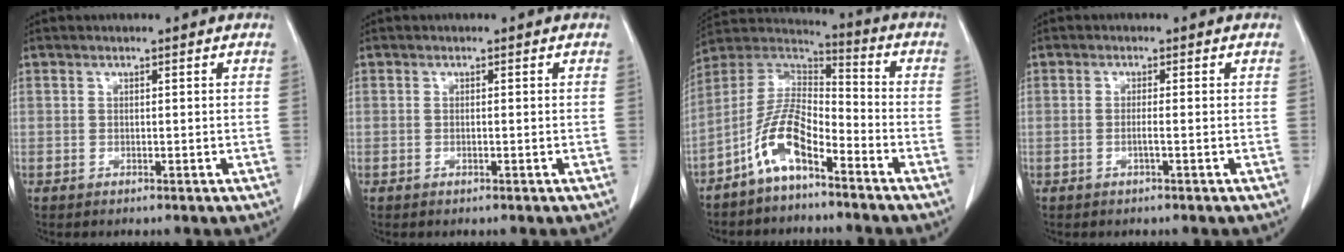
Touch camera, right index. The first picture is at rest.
{"total": 0.0}
{"total": 10.0, "force": [-6.0, 3.1, 7.3], "torque": [-0.162, 0.019, -0.120]}
{"total": 1.1, "force": [-0.4, -0.2, 1.0], "torque": [-0.022, -0.001, -0.009]}